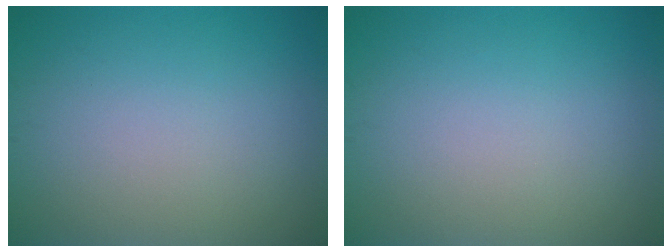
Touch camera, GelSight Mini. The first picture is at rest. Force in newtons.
{"total": 0.0}